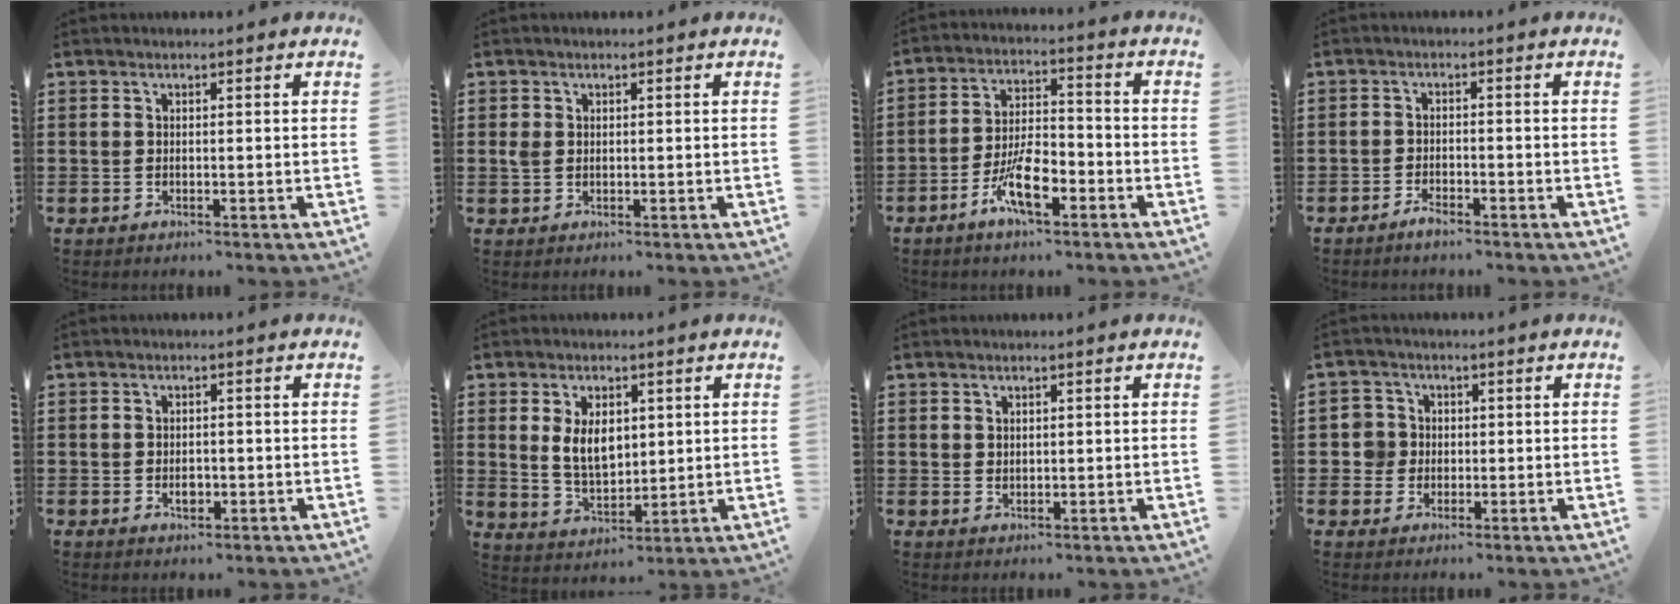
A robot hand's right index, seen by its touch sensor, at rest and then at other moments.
{"total": 1.4, "force": [0.2, 1.2, 0.7], "torque": [-0.017, 0.007, 0.004]}
{"total": 8.5, "force": [-4.5, 3.1, 6.5], "torque": [-0.134, 0.001, -0.082]}
{"total": 1.9, "force": [-1.8, 0.4, 0.7], "torque": [-0.015, 0.002, -0.034]}
{"total": 2.0, "force": [-0.5, 1.1, 1.6], "torque": [-0.031, 0.000, -0.008]}
{"total": 6.4, "force": [1.5, 4.0, 4.8], "torque": [-0.097, 0.009, 0.025]}
{"total": 1.2, "force": [0.9, 0.7, 0.3], "torque": [-0.006, 0.004, 0.018]}
{"total": 4.0, "force": [-0.1, 4.0, 0.7], "torque": [-0.032, 0.012, -0.003]}